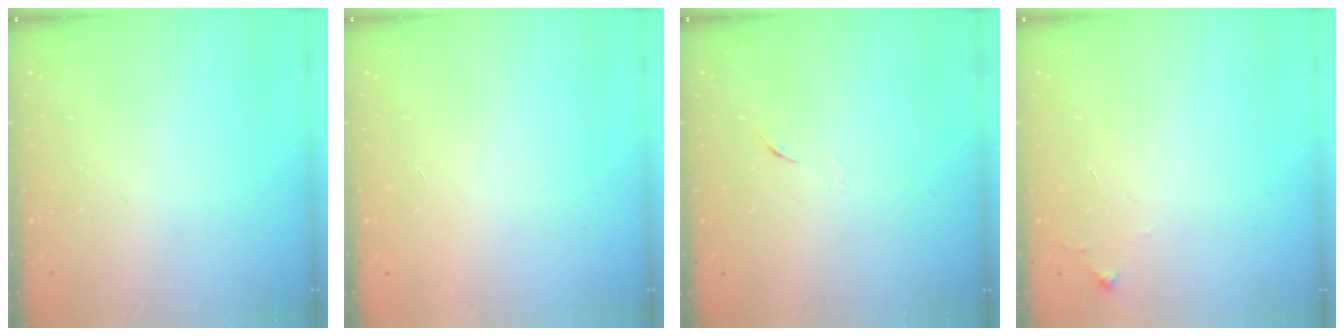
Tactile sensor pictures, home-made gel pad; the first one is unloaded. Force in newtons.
{"total": 1.5, "press": 1.5, "slide": 0.1}
{"total": 4.0, "press": 4.0, "slide": 0.6}
{"total": 6.7, "press": 6.7, "slide": 0.9}